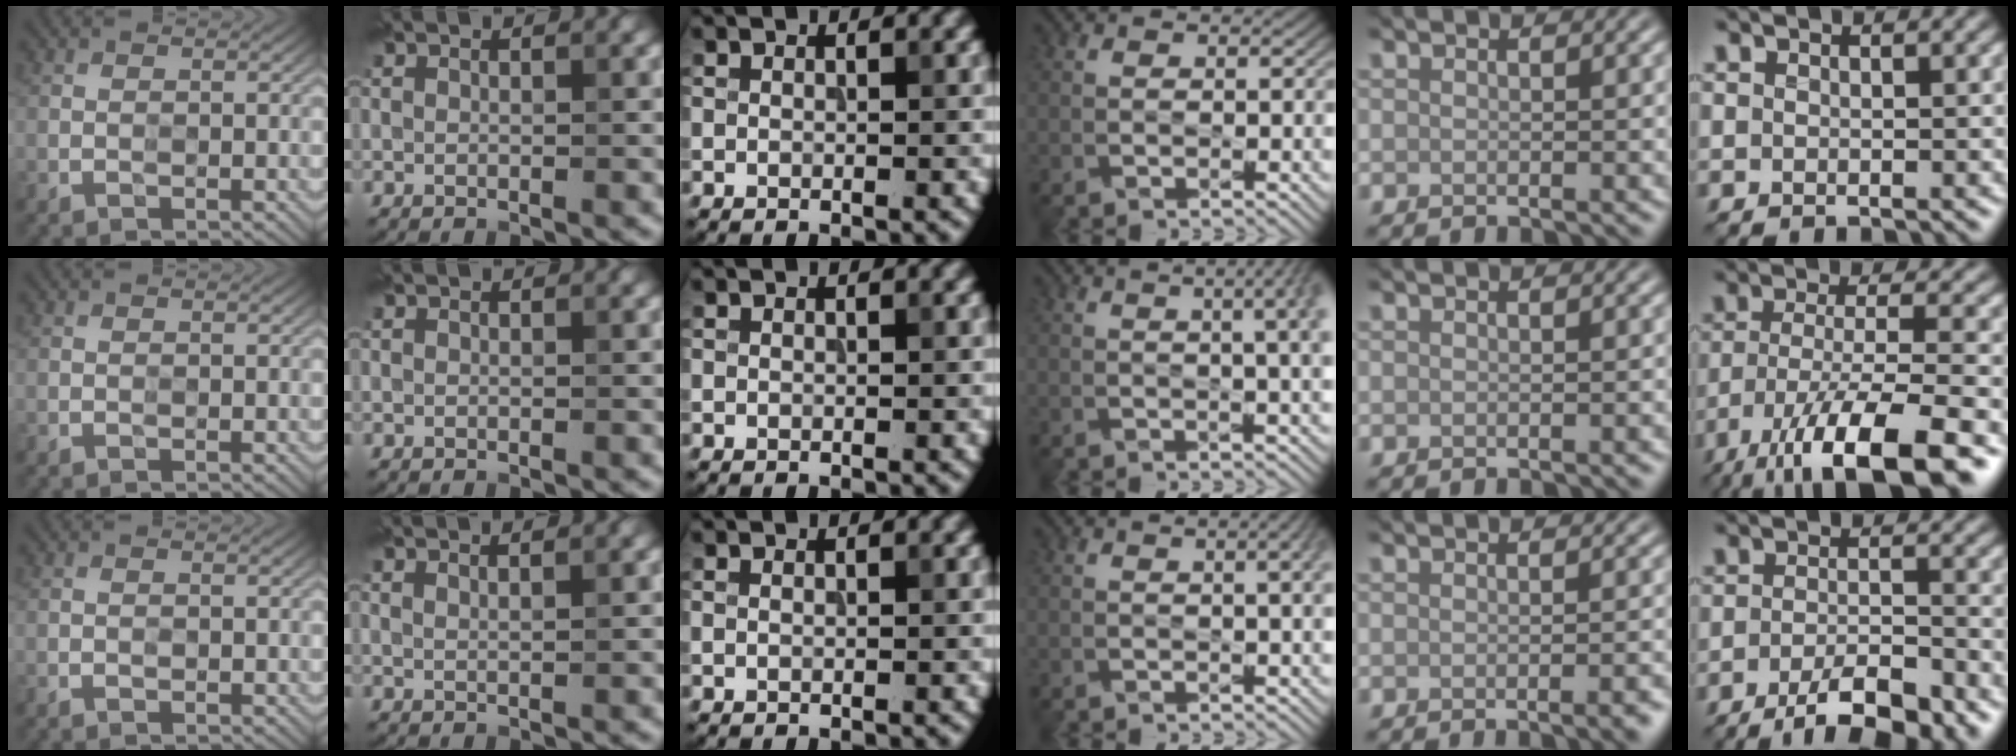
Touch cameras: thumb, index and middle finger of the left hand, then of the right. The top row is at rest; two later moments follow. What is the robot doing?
{"motion": "wipe", "object": "glass cup"}